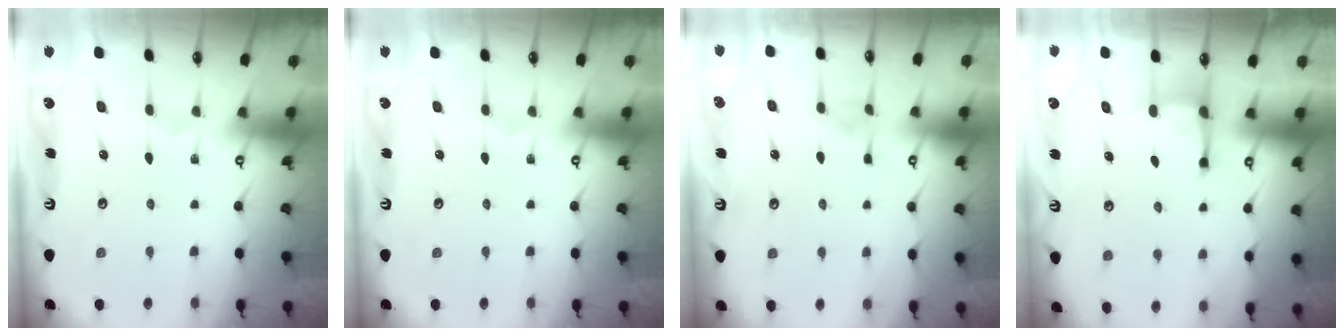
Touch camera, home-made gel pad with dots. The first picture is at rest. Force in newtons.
{"total": 0.0}
{"total": 3.9, "press": 3.8, "slide": 0.5}
{"total": 2.2, "press": 2.2, "slide": 0.5}